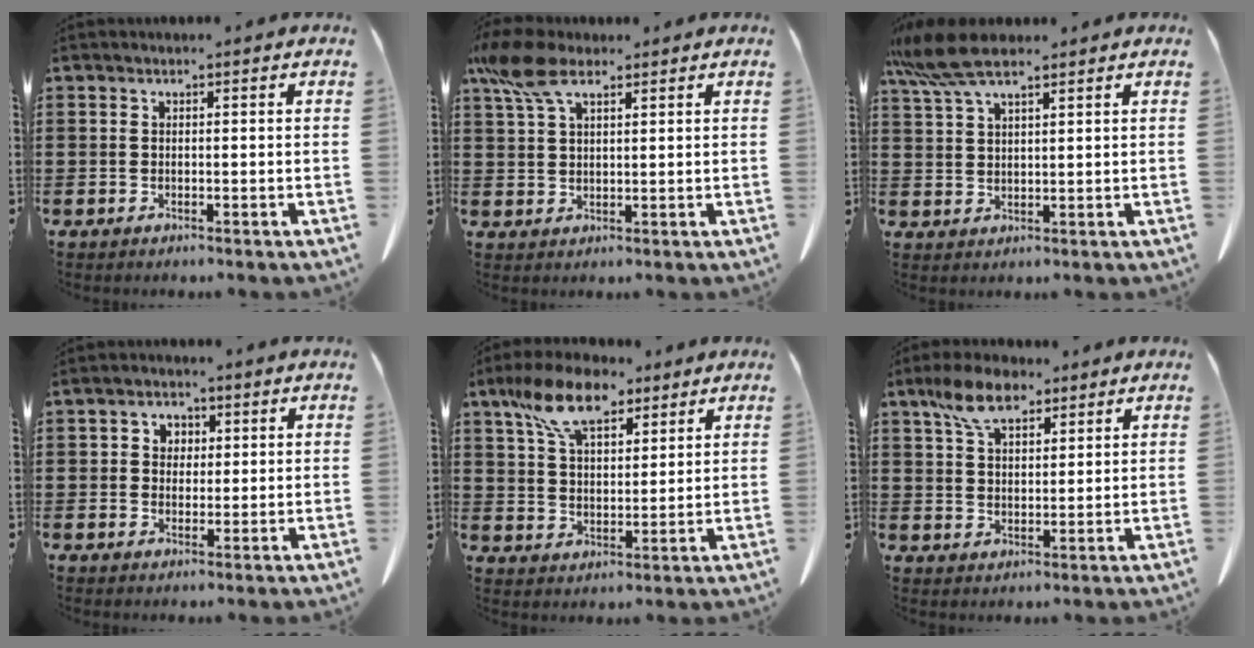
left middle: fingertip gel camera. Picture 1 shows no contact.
{"total": 7.5, "force": [4.5, 3.1, 5.1], "torque": [-0.127, -0.004, 0.081]}
{"total": 7.4, "force": [5.4, 1.6, 4.7], "torque": [-0.113, -0.008, 0.100]}
{"total": 2.4, "force": [0.7, 2.2, 0.7], "torque": [-0.024, 0.009, 0.011]}
{"total": 10.9, "force": [7.3, 4.7, 6.5], "torque": [-0.148, -0.002, 0.139]}
{"total": 7.6, "force": [5.1, 3.6, 4.3], "torque": [-0.101, 0.004, 0.095]}